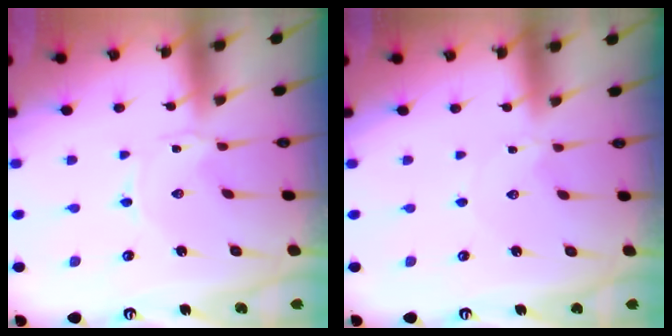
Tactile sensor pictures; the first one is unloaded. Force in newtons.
{"total": 1.0, "press": 1.0, "slide": 0.1}